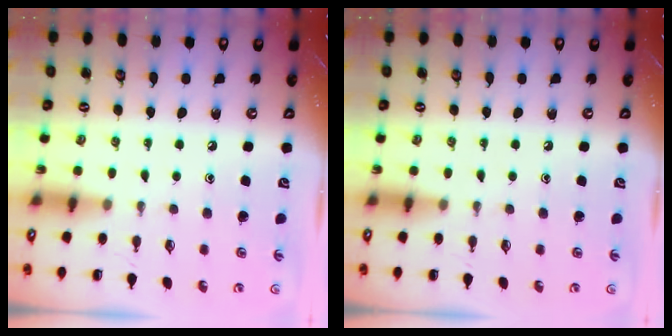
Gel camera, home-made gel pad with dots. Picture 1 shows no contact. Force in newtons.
{"total": 0.0}